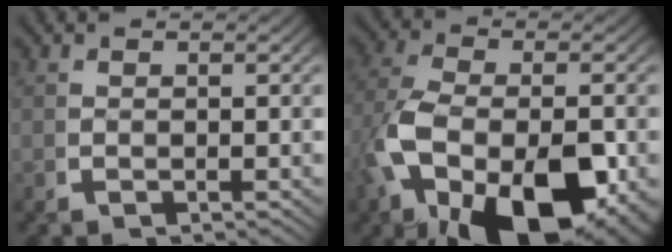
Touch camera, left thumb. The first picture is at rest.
{"total": 13.8, "force": [-4.1, 7.6, 10.8], "torque": [-0.247, -0.061, -0.033]}